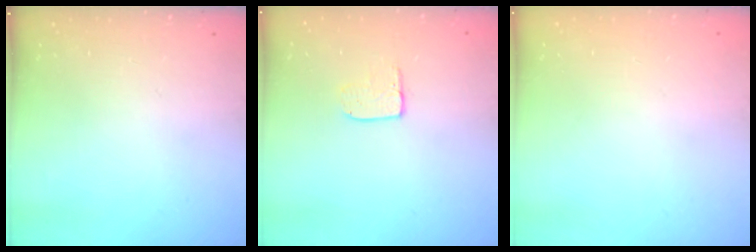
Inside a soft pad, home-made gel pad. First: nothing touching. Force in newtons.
{"total": 6.1, "press": 6.1, "slide": 0.4}
{"total": 0.0}